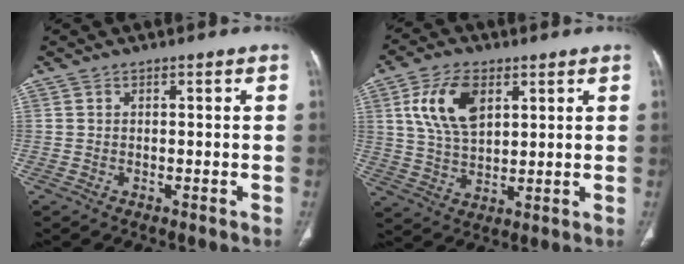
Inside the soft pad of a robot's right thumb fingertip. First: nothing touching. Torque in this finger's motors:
{"motor_torque": [-0.42, 0.48, 0.05, 0.05, 0.22]}